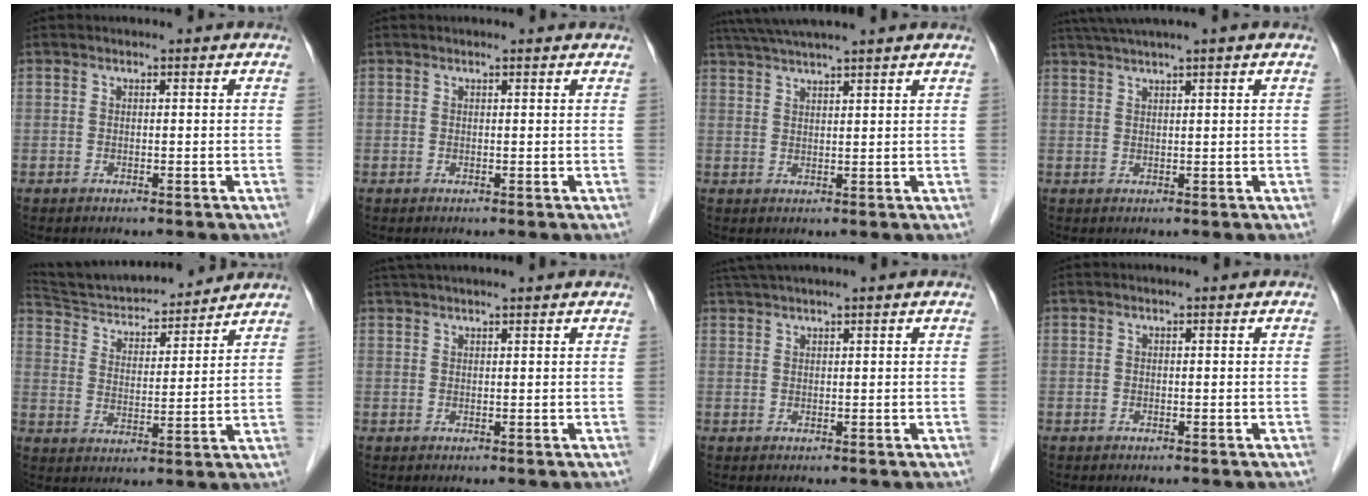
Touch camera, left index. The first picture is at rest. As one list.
[{"total": 1.1, "force": [1.0, 0.0, 0.3], "torque": [-0.014, 0.006, 0.011]}, {"total": 9.5, "force": [8.1, -0.7, 4.8], "torque": [-0.083, 0.041, 0.117]}, {"total": 5.4, "force": [4.1, -1.2, 3.2], "torque": [-0.055, 0.029, 0.074]}, {"total": 15.4, "force": [14.6, 2.3, 4.2], "torque": [-0.074, 0.015, 0.239]}, {"total": 6.9, "force": [6.1, -0.4, 3.3], "torque": [-0.050, 0.043, 0.086]}, {"total": 3.7, "force": [3.1, -0.8, 2.0], "torque": [-0.034, 0.029, 0.059]}, {"total": 0.0}]